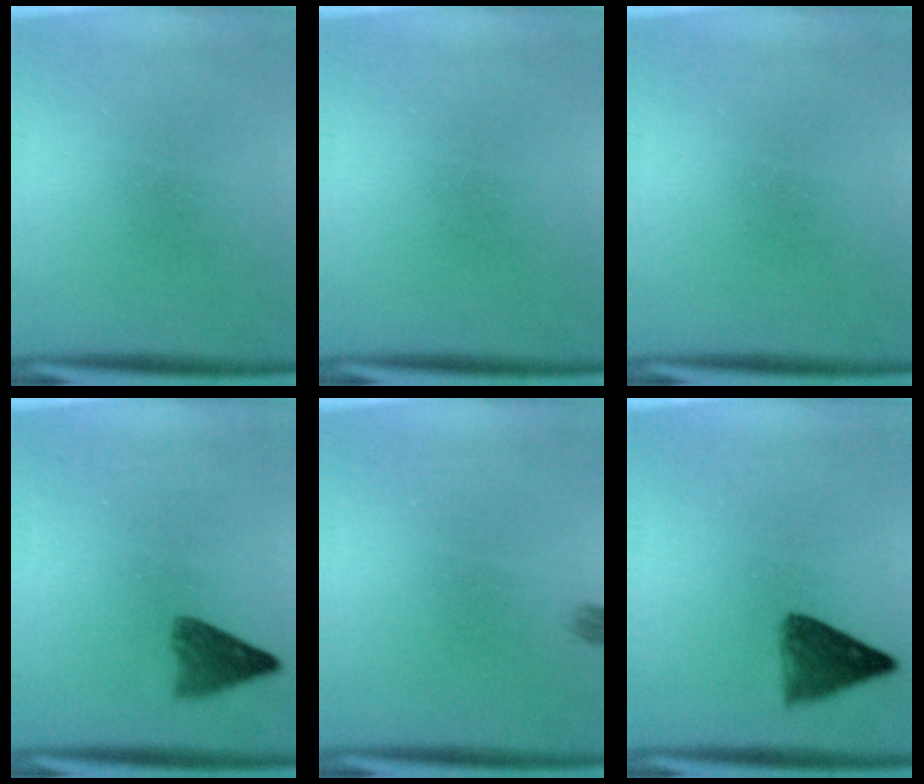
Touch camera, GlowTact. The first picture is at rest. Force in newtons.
{"total": 0.0}
{"total": 0.0}
{"total": 3.8}
{"total": 1.0}
{"total": 5.4}